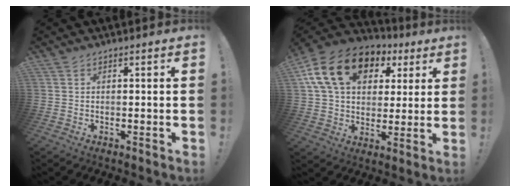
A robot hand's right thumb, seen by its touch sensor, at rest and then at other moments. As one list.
[{"total": 19.8, "force": [7.9, 13.6, 12.0], "torque": [-0.191, -0.017, 0.147]}]